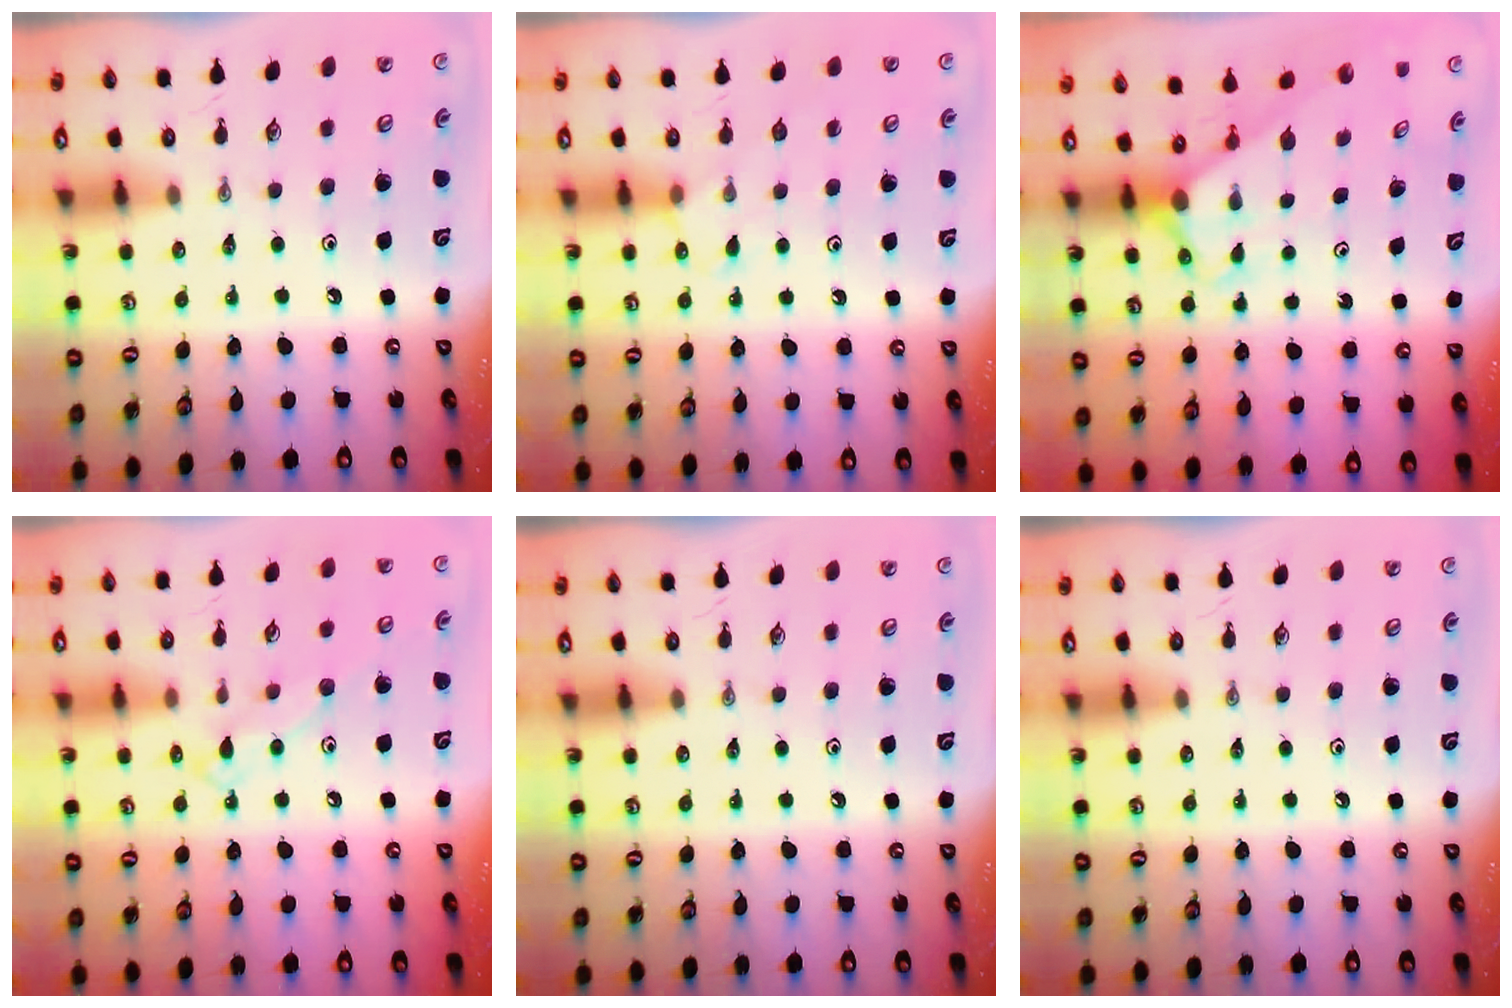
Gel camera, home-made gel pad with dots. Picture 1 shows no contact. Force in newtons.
{"total": 6.0, "press": 6.0, "slide": 0.6}
{"total": 2.9, "press": 2.9, "slide": 0.0}
{"total": 9.4, "press": 9.4, "slide": 0.8}
{"total": 0.0}
{"total": 0.0}